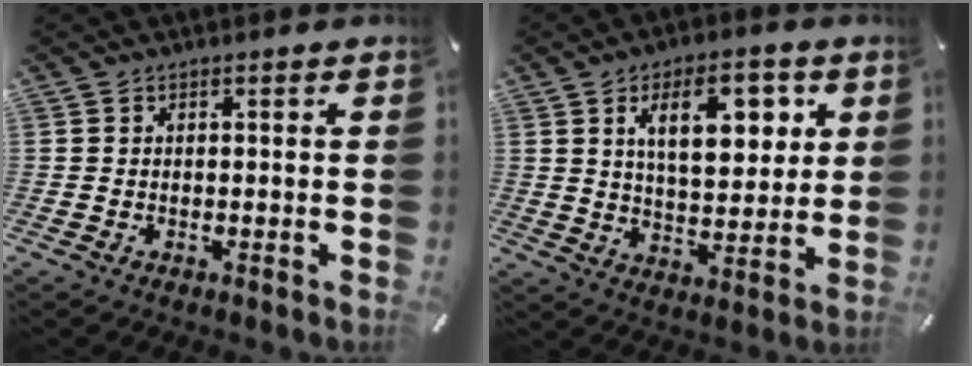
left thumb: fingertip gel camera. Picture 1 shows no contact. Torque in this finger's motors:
{"motor_torque": [2.53, 2.48, 2.11, -0.67, 0.57]}